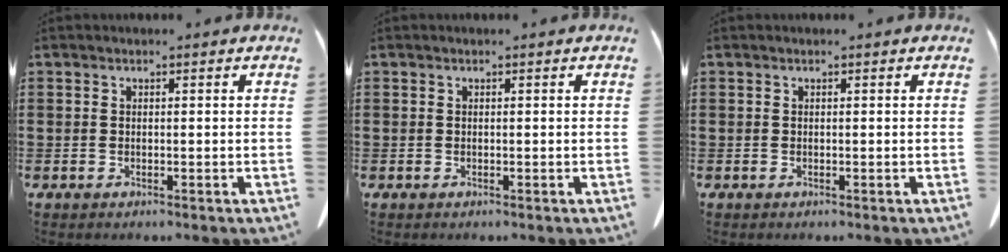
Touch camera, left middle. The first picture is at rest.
{"total": 0.0}
{"total": 0.0}